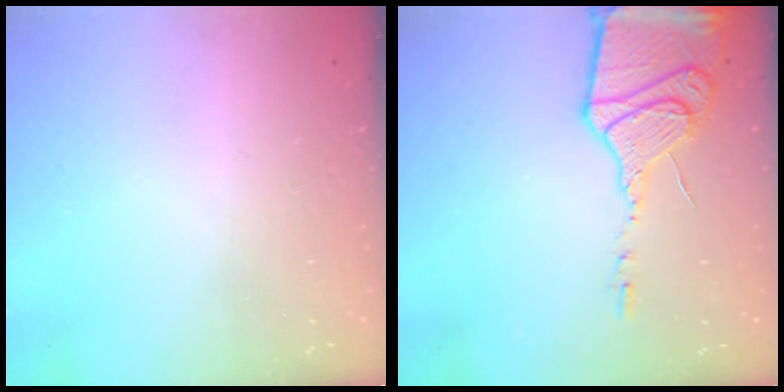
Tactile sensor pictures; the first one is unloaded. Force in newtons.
{"total": 16.9, "press": 16.8, "slide": 1.6}